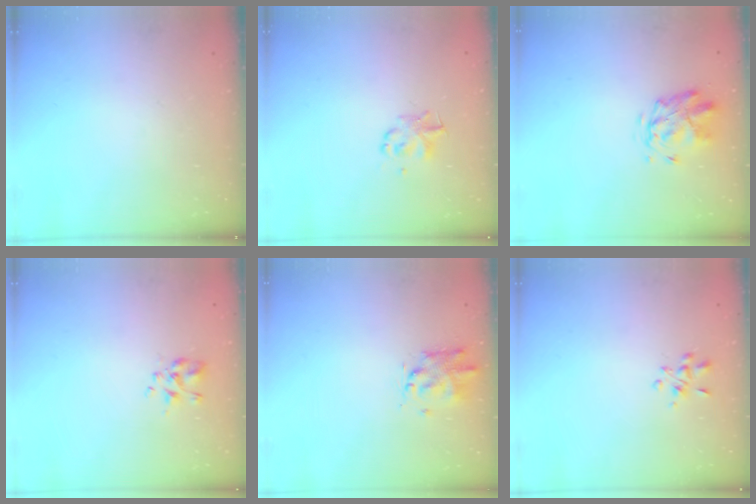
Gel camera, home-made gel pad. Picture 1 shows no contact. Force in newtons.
{"total": 2.2, "press": 2.1, "slide": 0.4}
{"total": 2.8, "press": 2.4, "slide": 1.4}
{"total": 1.9, "press": 1.7, "slide": 0.7}
{"total": 2.6, "press": 2.5, "slide": 0.9}
{"total": 3.6, "press": 3.3, "slide": 1.4}